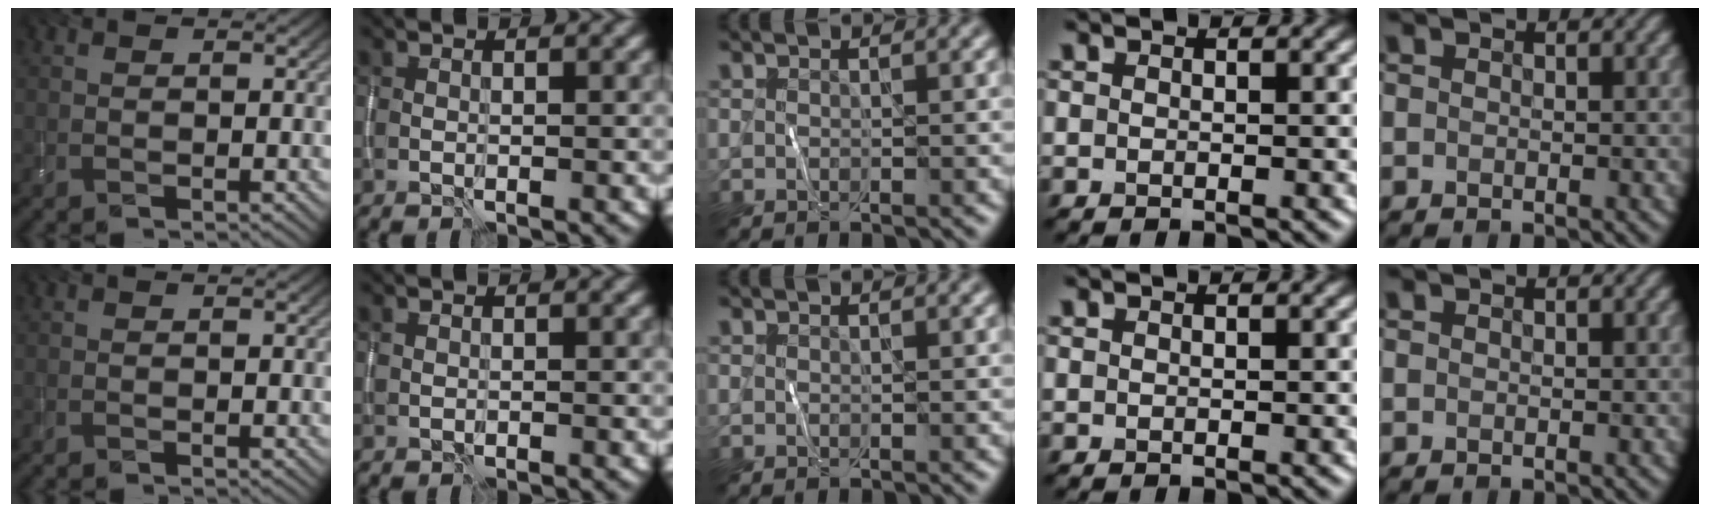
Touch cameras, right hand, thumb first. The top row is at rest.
{}